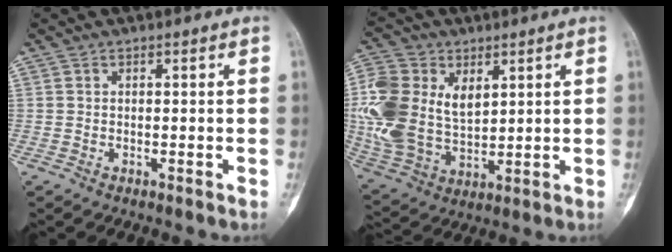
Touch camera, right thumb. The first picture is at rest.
{"total": 18.1, "force": [4.1, 12.4, 12.6], "torque": [-0.276, -0.013, 0.086]}